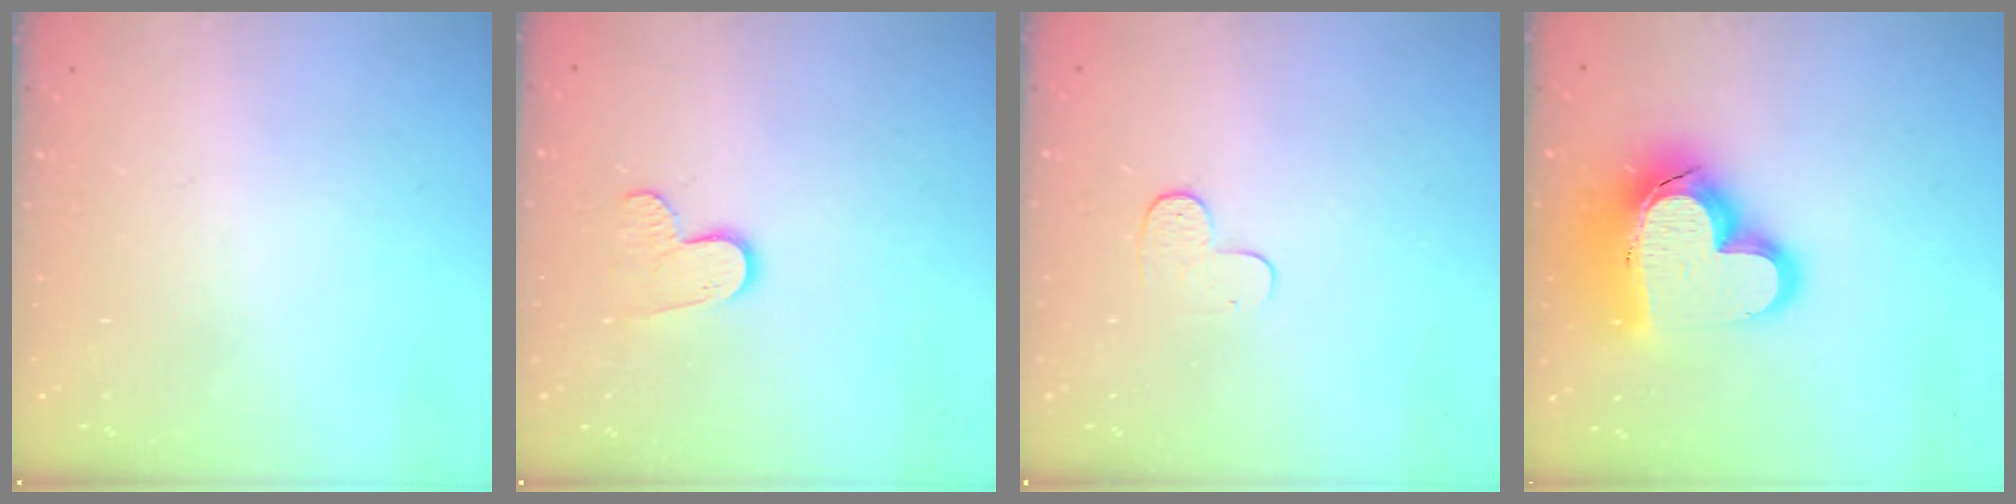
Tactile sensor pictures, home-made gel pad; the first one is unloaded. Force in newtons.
{"total": 7.8, "press": 7.7, "slide": 0.6}
{"total": 3.9, "press": 3.8, "slide": 0.4}
{"total": 20.9, "press": 20.8, "slide": 1.9}